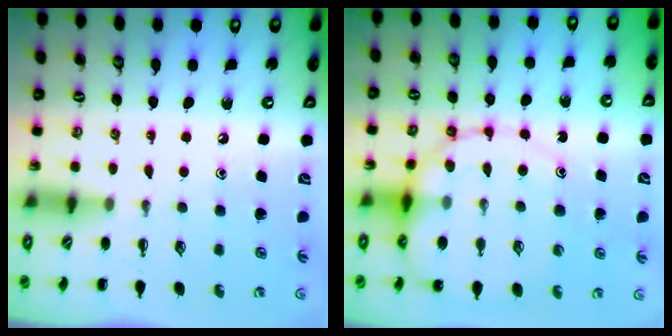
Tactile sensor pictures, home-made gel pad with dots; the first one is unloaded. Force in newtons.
{"total": 13.9, "press": 13.6, "slide": 2.8}